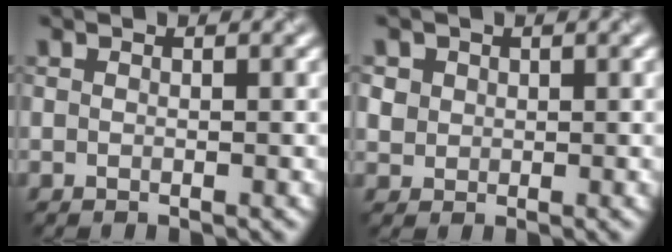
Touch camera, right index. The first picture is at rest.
{"total": 1.0, "force": [0.2, 1.0, -0.3], "torque": [0.001, 0.002, 0.020]}